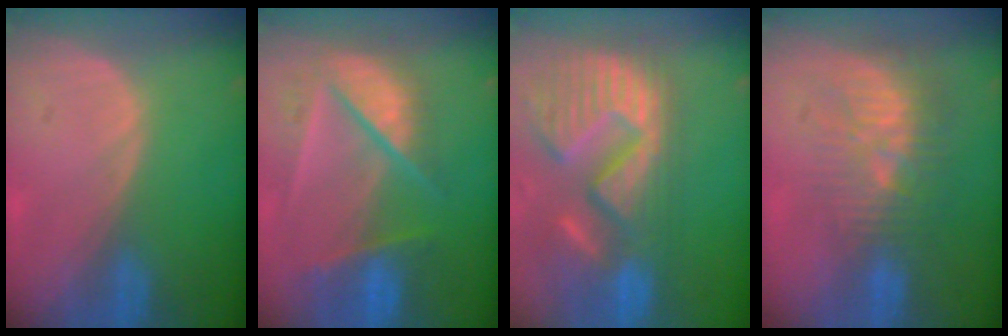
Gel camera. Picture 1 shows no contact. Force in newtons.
{"total": 9.8, "press": 8.3, "slide": 5.2}
{"total": 14.9, "press": 12.4, "slide": 8.2}
{"total": 10.2, "press": 8.9, "slide": 4.9}